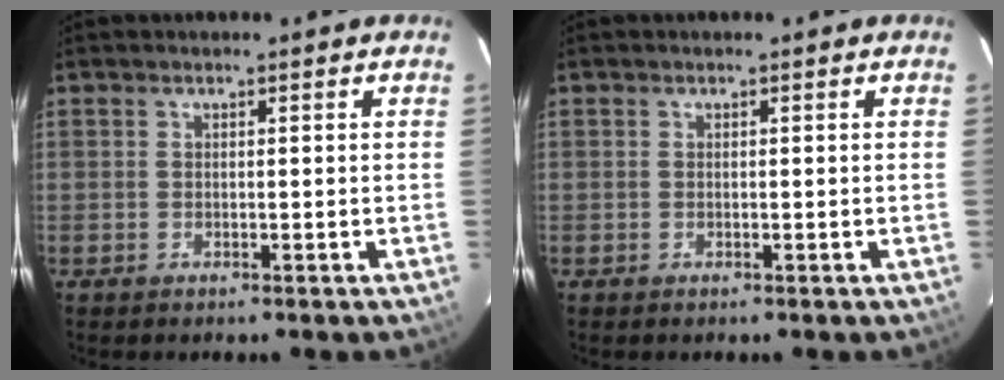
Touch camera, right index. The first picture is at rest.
{"total": 0.0}